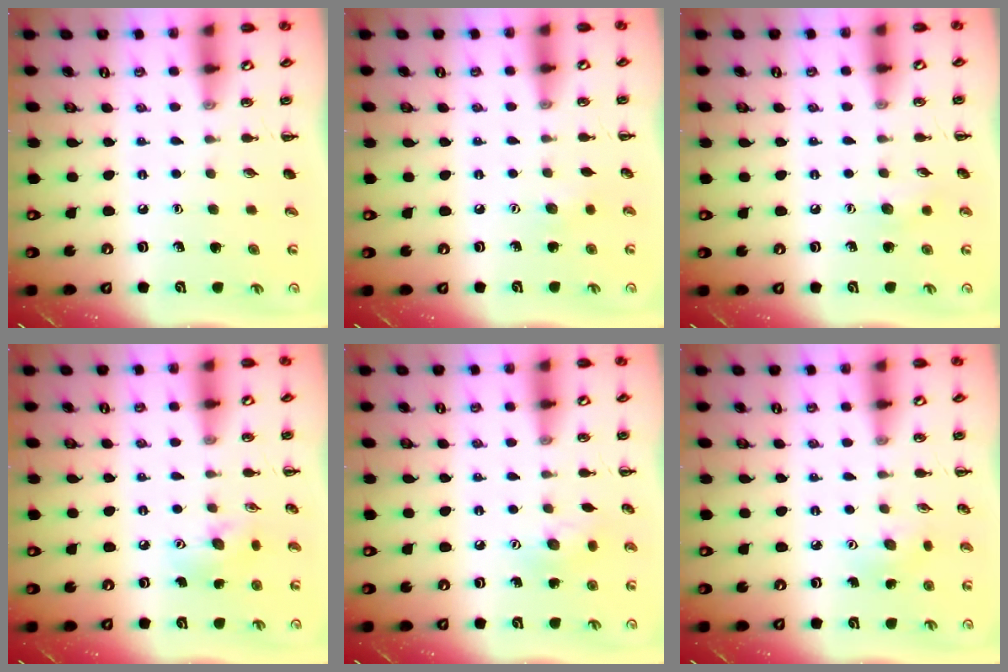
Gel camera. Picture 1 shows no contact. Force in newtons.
{"total": 3.0, "press": 2.9, "slide": 0.6}
{"total": 5.4, "press": 5.3, "slide": 1.2}
{"total": 7.8, "press": 7.8, "slide": 0.6}
{"total": 6.9, "press": 6.8, "slide": 1.3}
{"total": 3.2, "press": 3.0, "slide": 0.9}